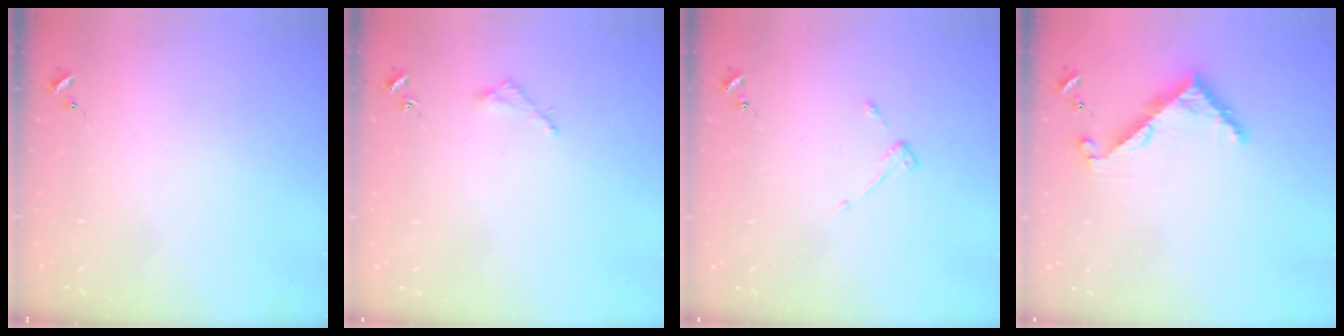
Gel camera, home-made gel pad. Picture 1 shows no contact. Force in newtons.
{"total": 2.0, "press": 2.0, "slide": 0.1}
{"total": 2.8, "press": 2.8, "slide": 0.3}
{"total": 6.9, "press": 6.9, "slide": 0.5}